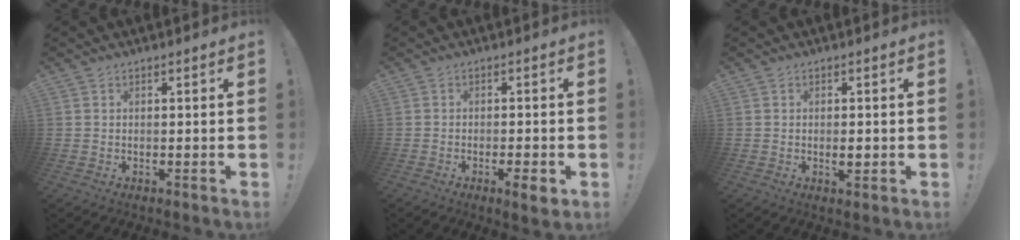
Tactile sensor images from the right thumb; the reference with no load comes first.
{"total": 4.4, "force": [-2.0, 1.0, 3.7], "torque": [-0.044, -0.001, -0.029]}
{"total": 2.0, "force": [-0.4, 0.9, 1.7], "torque": [-0.012, -0.005, -0.009]}